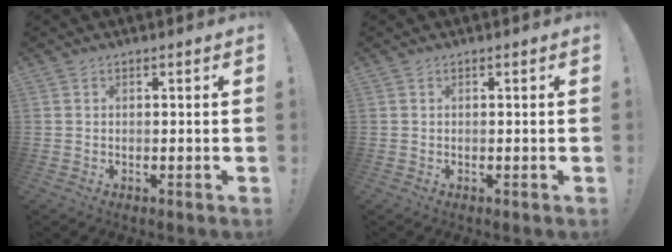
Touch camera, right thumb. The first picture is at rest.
{"total": 0.0}